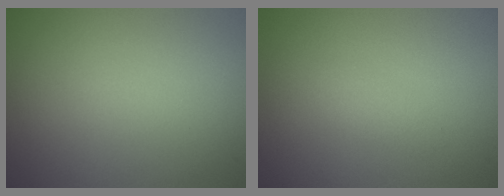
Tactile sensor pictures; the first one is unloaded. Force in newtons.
{"total": 0.9, "press": 0.9, "slide": 0.0}